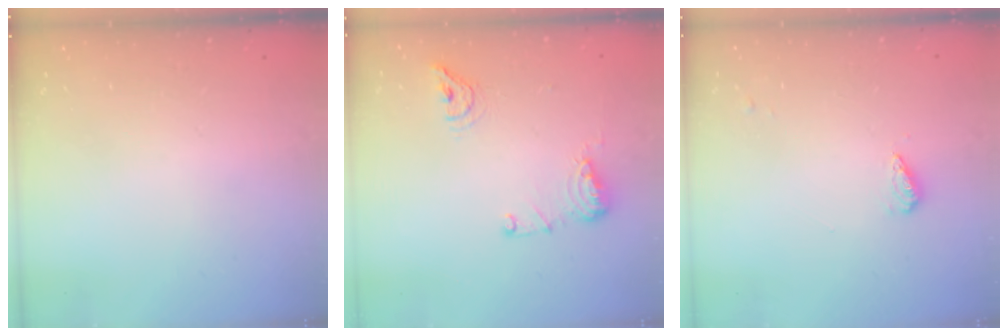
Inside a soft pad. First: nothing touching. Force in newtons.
{"total": 8.9, "press": 8.7, "slide": 1.7}
{"total": 3.9, "press": 3.8, "slide": 0.4}